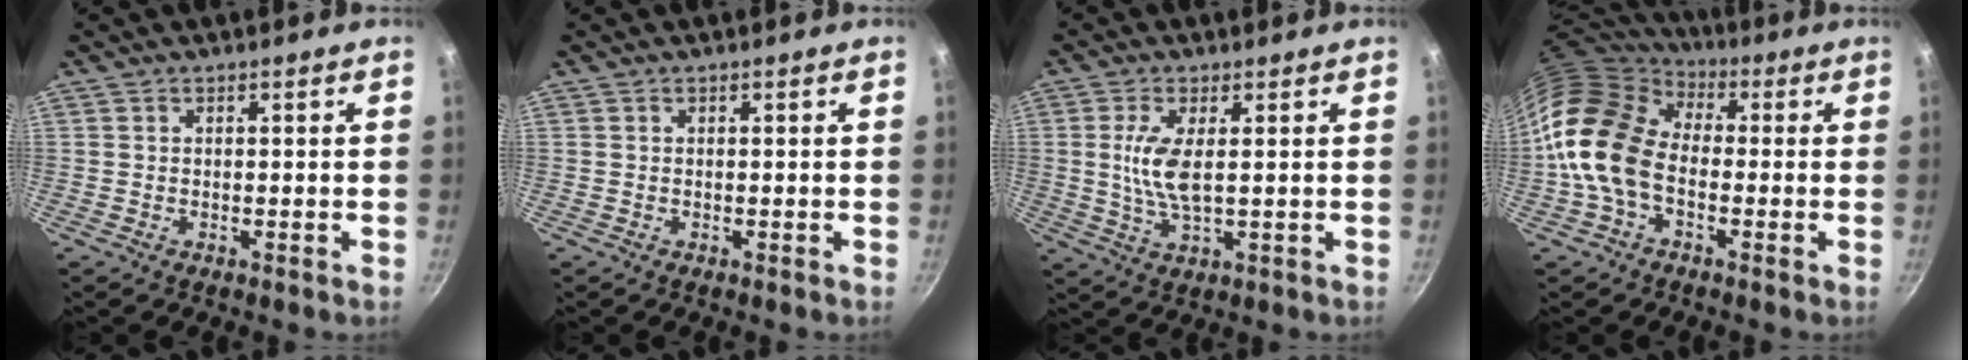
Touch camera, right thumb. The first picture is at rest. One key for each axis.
{"total": 0.0}
{"total": 6.8, "fx": 1.0, "fy": 2.3, "fz": 6.4, "tx": -0.134, "ty": -0.006, "tz": 0.021}
{"total": 15.2, "fx": -1.7, "fy": 10.4, "fz": 10.9, "tx": -0.180, "ty": 0.028, "tz": -0.053}